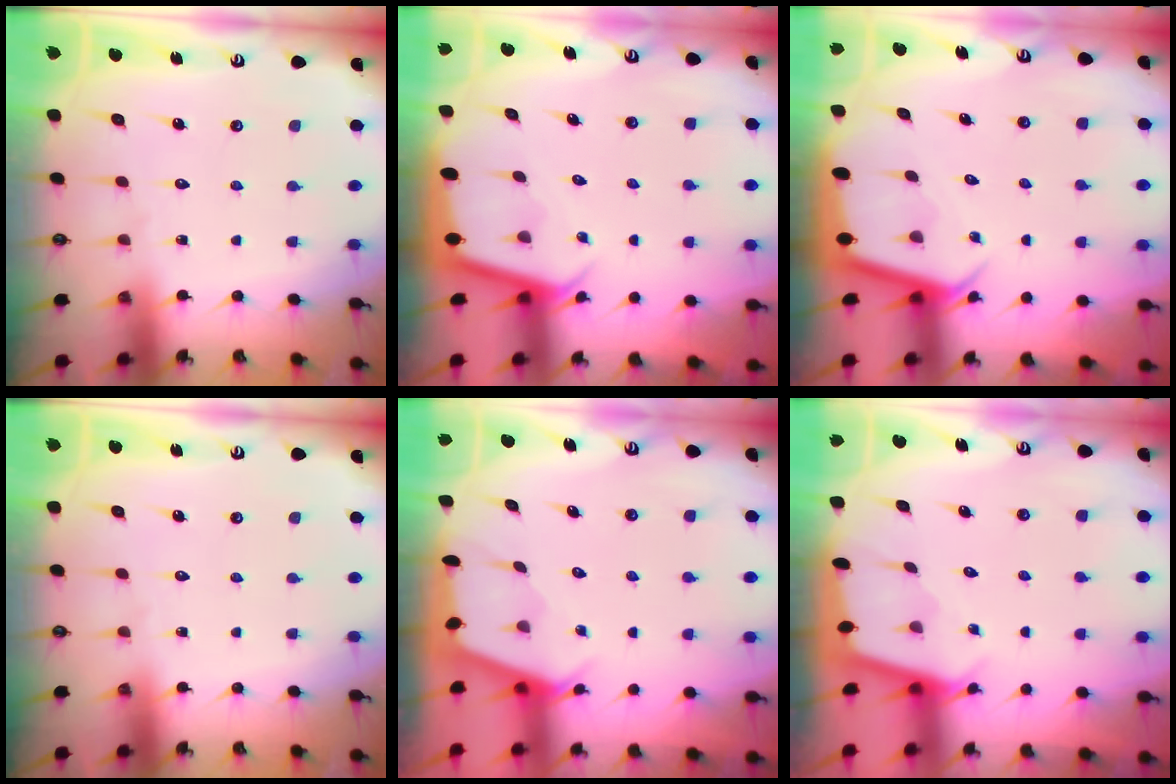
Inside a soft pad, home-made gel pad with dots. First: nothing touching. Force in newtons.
{"total": 2.3, "press": 2.3, "slide": 0.1}
{"total": 3.0, "press": 3.0, "slide": 0.1}
{"total": 0.0}
{"total": 2.5, "press": 2.5, "slide": 0.3}
{"total": 1.9, "press": 1.9, "slide": 0.2}